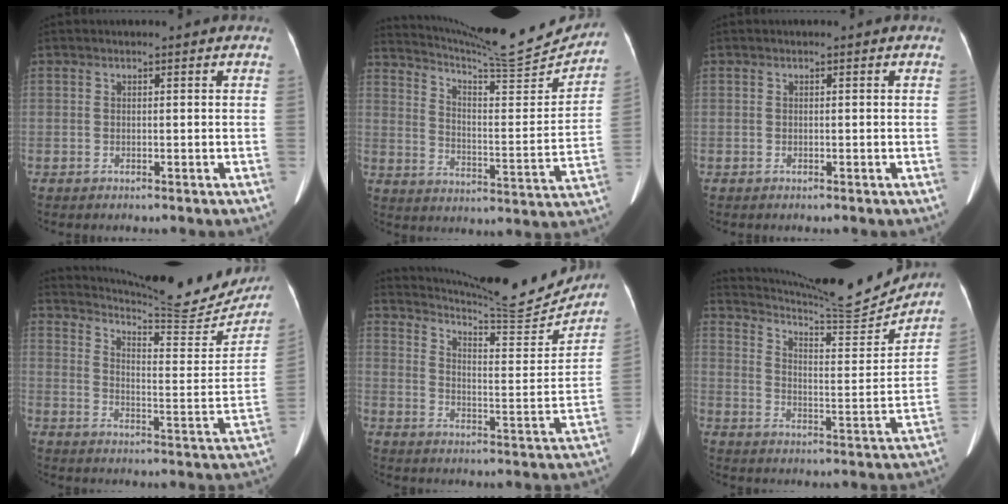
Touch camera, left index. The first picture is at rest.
{"total": 19.4, "force": [18.6, 0.3, 5.5], "torque": [-0.104, -0.056, 0.264]}
{"total": 0.0}
{"total": 21.0, "force": [19.8, 2.1, 6.8], "torque": [-0.105, -0.072, 0.254]}
{"total": 18.7, "force": [18.0, 0.7, 4.9], "torque": [-0.092, -0.060, 0.248]}
{"total": 18.1, "force": [17.5, 0.2, 4.7], "torque": [-0.096, -0.051, 0.252]}